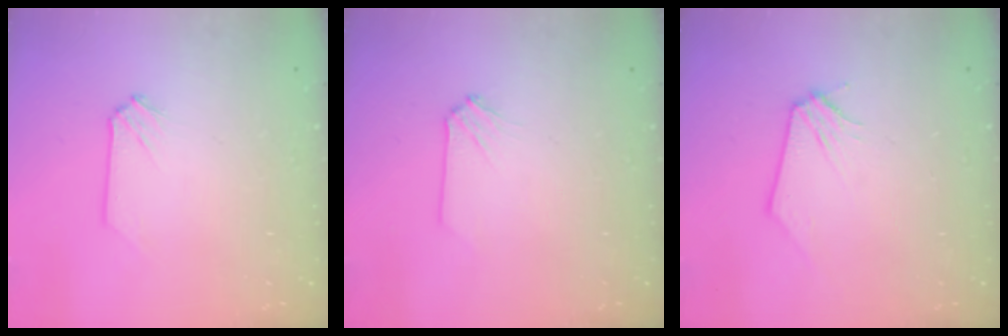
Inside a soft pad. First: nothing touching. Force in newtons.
{"total": 0.0}
{"total": 0.0}